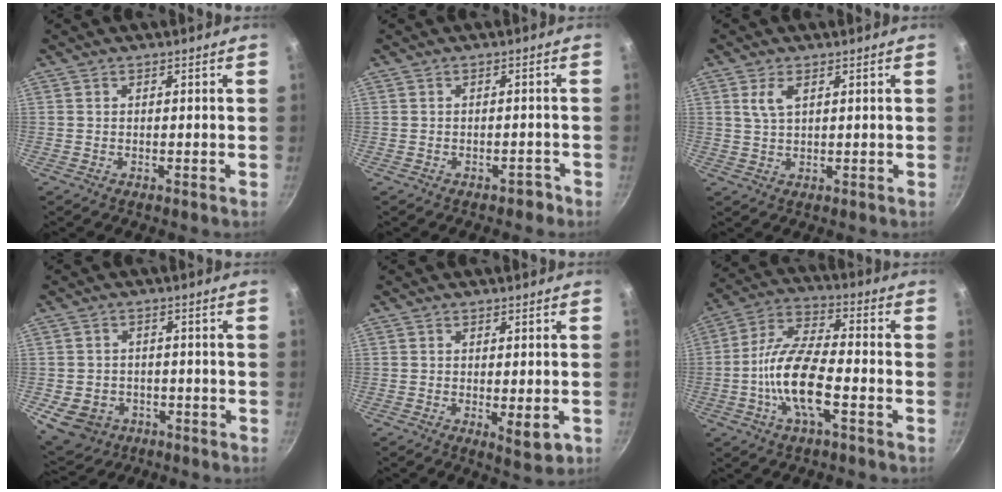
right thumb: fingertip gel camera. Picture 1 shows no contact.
{"total": 1.7, "force": [-1.3, 0.9, 0.4], "torque": [-0.003, 0.015, -0.016]}
{"total": 3.4, "force": [1.5, 1.5, 2.7], "torque": [-0.056, -0.002, 0.034]}
{"total": 8.3, "force": [-3.2, 7.1, 3.0], "torque": [-0.054, 0.019, -0.038]}
{"total": 3.6, "force": [-1.0, 1.2, 3.3], "torque": [-0.046, -0.010, -0.011]}
{"total": 13.7, "force": [-3.7, 5.1, 12.2], "torque": [-0.246, 0.033, -0.073]}